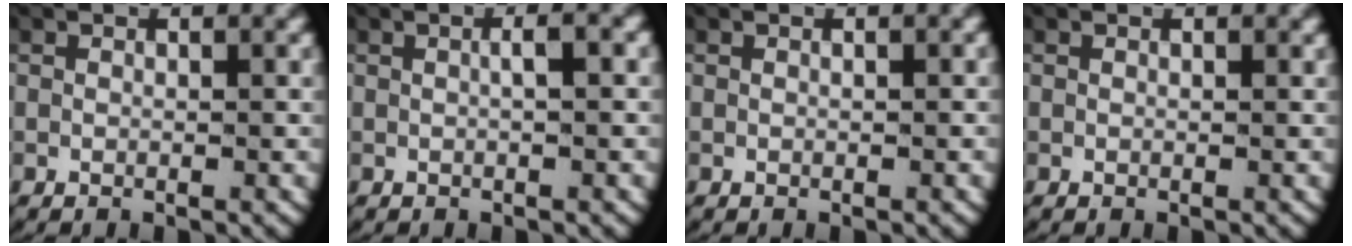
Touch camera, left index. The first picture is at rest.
{"total": 1.4, "force": [0.1, 0.0, 1.4], "torque": [-0.022, 0.004, 0.004]}
{"total": 0.0}
{"total": 0.0}